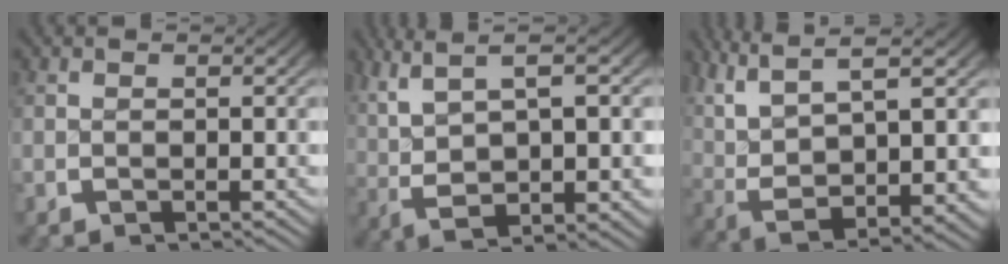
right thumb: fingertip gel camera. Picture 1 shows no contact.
{"total": 8.8, "force": [2.7, 4.1, 7.3], "torque": [-0.134, -0.002, 0.058]}
{"total": 11.5, "force": [1.9, 7.2, 8.8], "torque": [-0.194, -0.034, 0.054]}